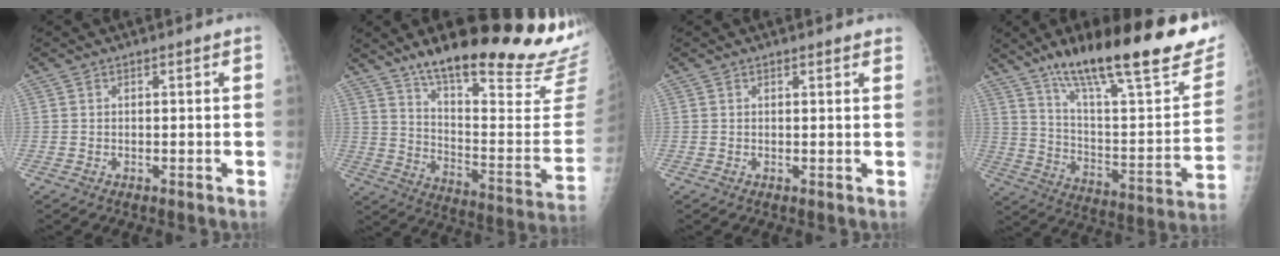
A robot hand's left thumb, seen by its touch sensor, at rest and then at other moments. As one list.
[{"total": 30.2, "force": [22.2, 6.1, 19.5], "torque": [-0.239, -0.124, 0.312]}, {"total": 2.4, "force": [2.1, 0.5, 1.0], "torque": [-0.005, -0.001, 0.020]}, {"total": 31.8, "force": [20.7, 7.7, 22.8], "torque": [-0.315, -0.052, 0.319]}]